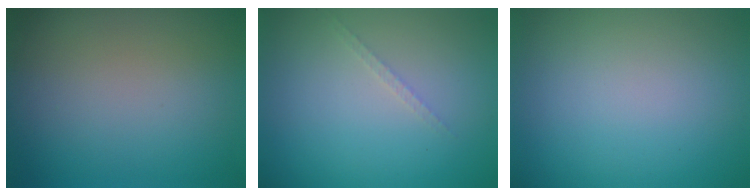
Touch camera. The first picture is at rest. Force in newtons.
{"total": 0.8, "press": 0.8, "slide": 0.0}
{"total": 0.0}